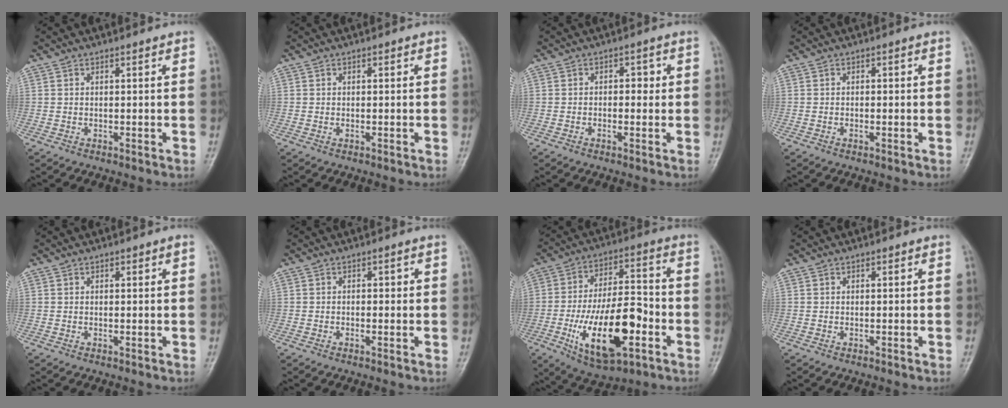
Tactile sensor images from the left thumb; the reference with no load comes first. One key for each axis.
{"total": 0.5, "fx": -0.1, "fy": 0.4, "fz": 0.4, "tx": -0.005, "ty": 0.003, "tz": -0.002}
{"total": 2.8, "fx": 0.1, "fy": 1.7, "fz": 2.2, "tx": -0.018, "ty": 0.010, "tz": -0.003}
{"total": 0.9, "fx": -0.3, "fy": 0.4, "fz": 0.7, "tx": -0.014, "ty": 0.009, "tz": -0.005}
{"total": 1.0, "fx": 0.3, "fy": 0.6, "fz": 0.8, "tx": -0.004, "ty": 0.001, "tz": 0.004}
{"total": 1.6, "fx": -0.1, "fy": 0.9, "fz": 1.3, "tx": -0.015, "ty": 0.009, "tz": -0.004}
{"total": 19.7, "fx": -6.2, "fy": 8.9, "fz": 16.5, "tx": -0.271, "ty": 0.026, "tz": -0.097}
{"total": 0.0}